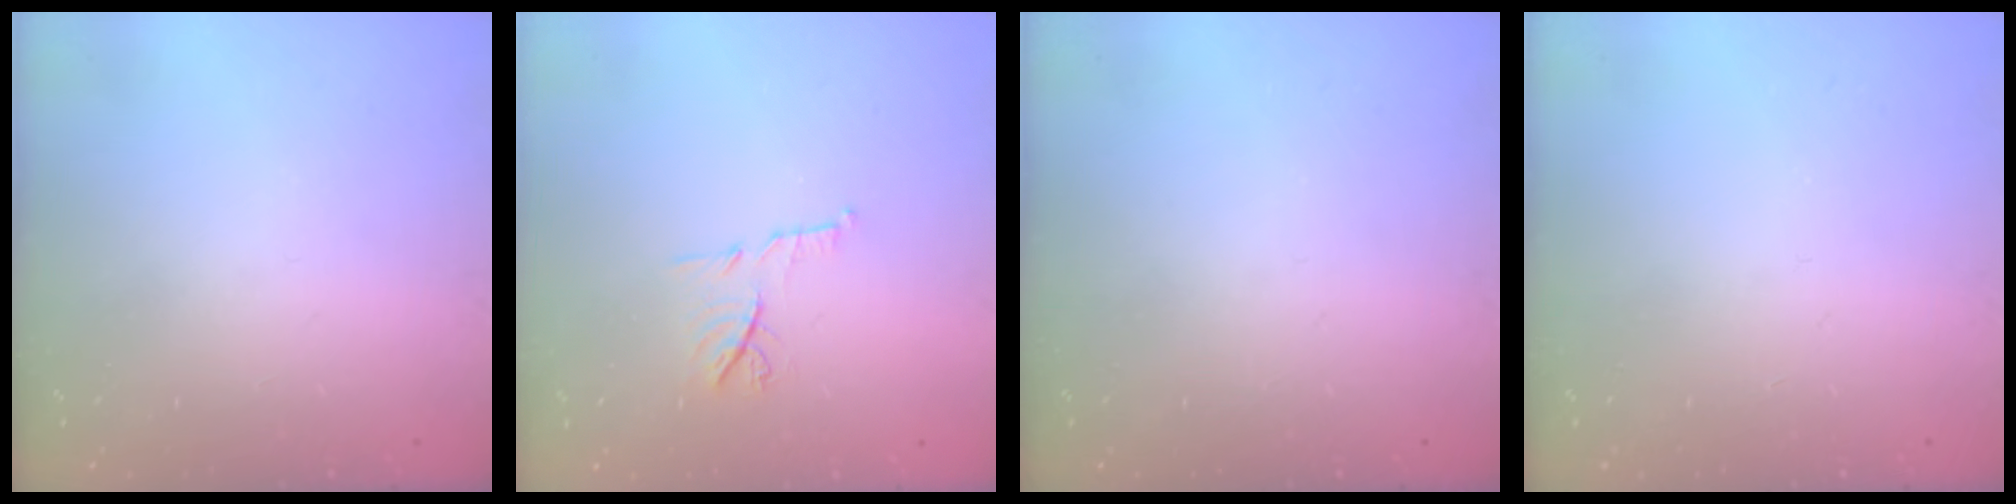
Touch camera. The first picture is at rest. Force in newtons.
{"total": 7.5, "press": 7.5, "slide": 0.7}
{"total": 0.0}
{"total": 0.0}